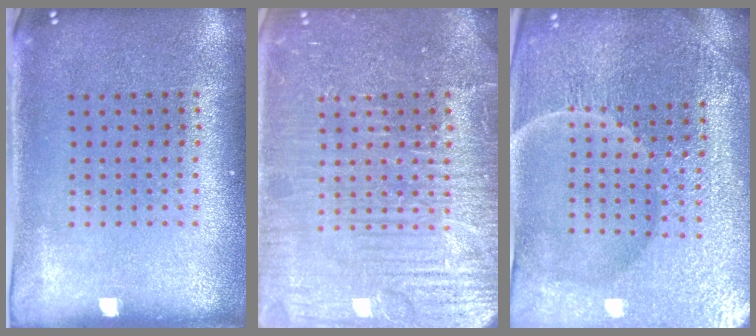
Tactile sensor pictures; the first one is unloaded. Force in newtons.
{"total": 7.0, "press": 6.9, "slide": 0.9}
{"total": 5.6, "press": 5.2, "slide": 2.1}